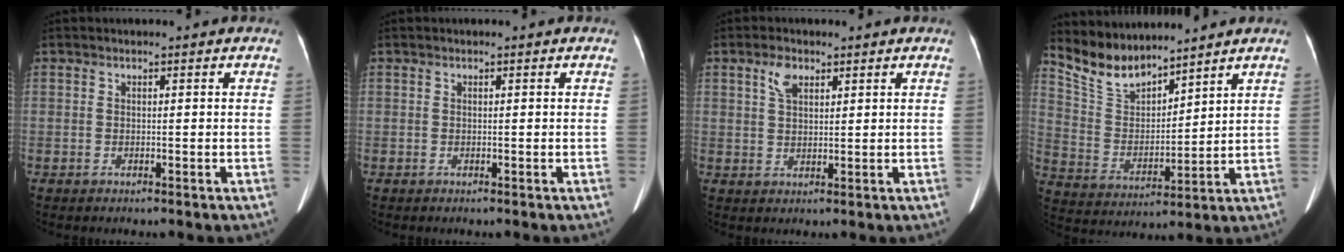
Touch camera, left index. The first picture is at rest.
{"total": 0.0}
{"total": 3.2, "force": [1.8, 1.6, 2.1], "torque": [-0.045, 0.009, 0.039]}
{"total": 9.1, "force": [8.6, 2.4, 1.7], "torque": [-0.048, 0.008, 0.182]}